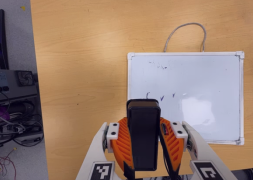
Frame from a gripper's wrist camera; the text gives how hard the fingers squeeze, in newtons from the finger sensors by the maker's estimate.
{"total": 8.5, "left": 7.0, "right": 10.0}